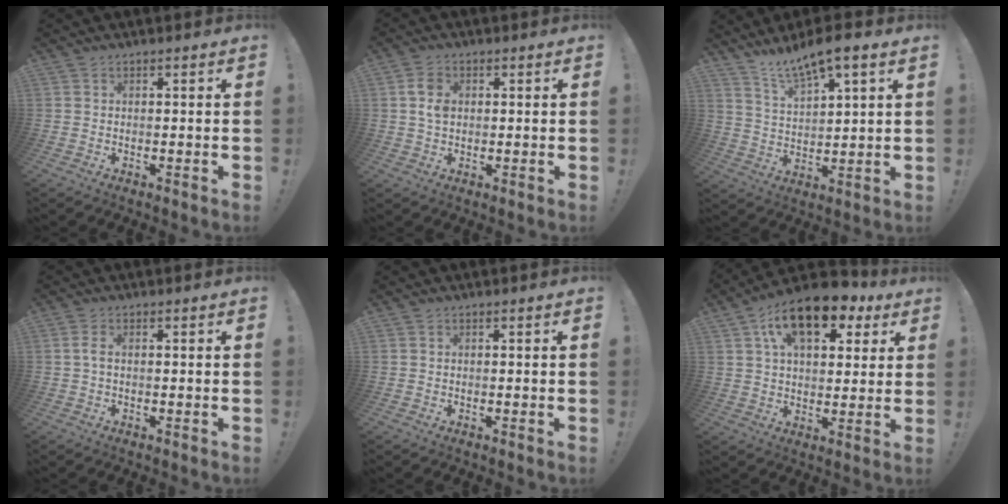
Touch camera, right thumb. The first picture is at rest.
{"total": 6.0, "force": [1.0, 4.3, 4.0], "torque": [-0.076, 0.004, 0.016]}
{"total": 9.4, "force": [7.8, 1.5, 5.0], "torque": [-0.084, -0.048, 0.135]}
{"total": 1.9, "force": [0.1, 0.6, 1.8], "torque": [-0.039, 0.006, 0.002]}
{"total": 0.0}
{"total": 16.5, "force": [8.3, 8.8, 11.2], "torque": [-0.174, -0.033, 0.146]}